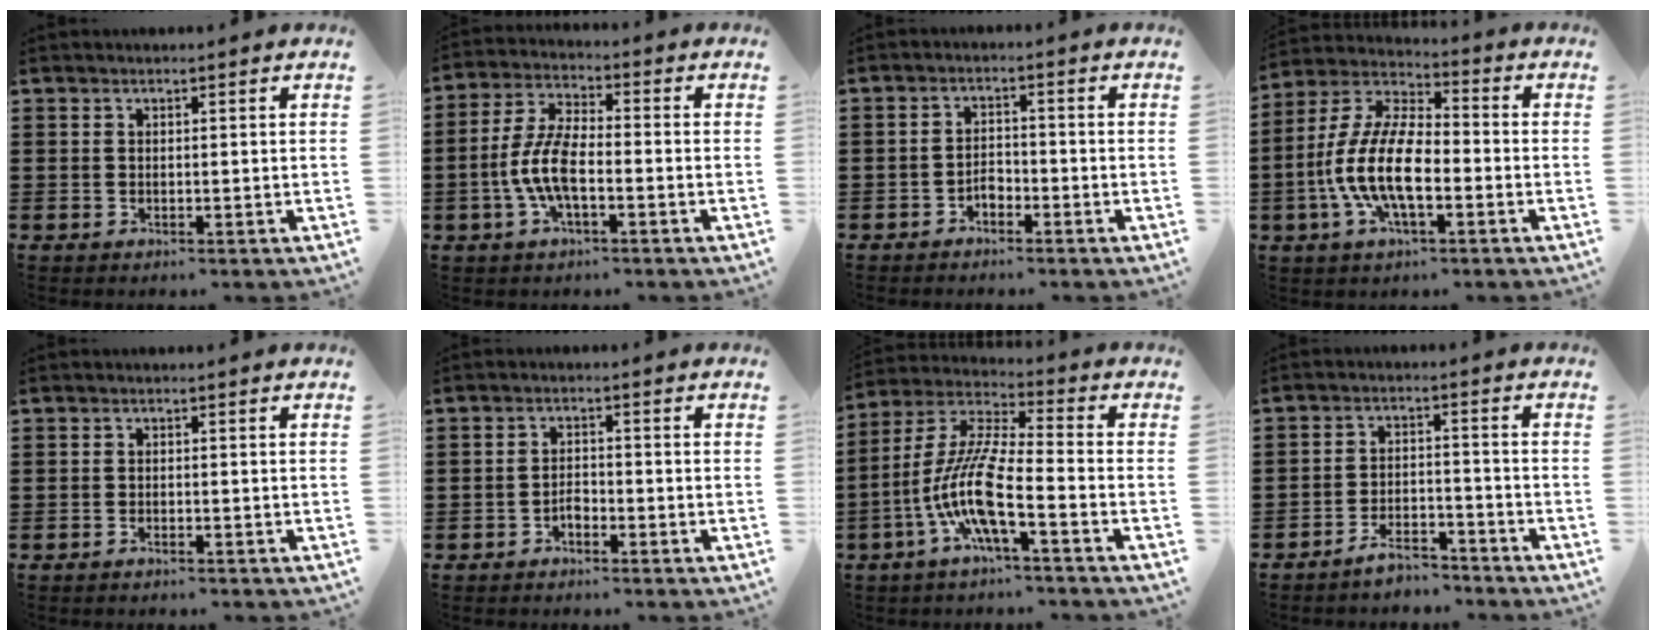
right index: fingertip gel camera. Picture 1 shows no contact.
{"total": 7.6, "force": [-2.0, 2.9, 6.7], "torque": [-0.162, -0.009, -0.047]}
{"total": 2.1, "force": [-1.6, 1.1, 0.8], "torque": [-0.019, 0.004, -0.034]}
{"total": 12.3, "force": [-3.4, 5.1, 10.6], "torque": [-0.252, -0.006, -0.071]}
{"total": 0.9, "force": [-0.9, 0.1, 0.2], "torque": [-0.006, -0.001, -0.017]}
{"total": 1.9, "force": [-1.3, 1.0, 0.9], "torque": [-0.021, 0.003, -0.027]}
{"total": 11.0, "force": [-5.1, 1.6, 9.7], "torque": [-0.232, -0.023, -0.110]}
{"total": 4.7, "force": [-4.5, 0.8, 1.0], "torque": [-0.017, 0.014, -0.089]}